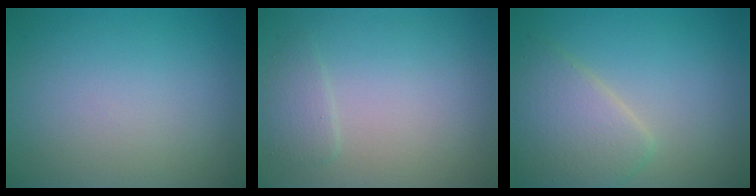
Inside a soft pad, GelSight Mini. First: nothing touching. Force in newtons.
{"total": 1.4, "press": 1.4, "slide": 0.1}
{"total": 4.7, "press": 4.7, "slide": 0.1}